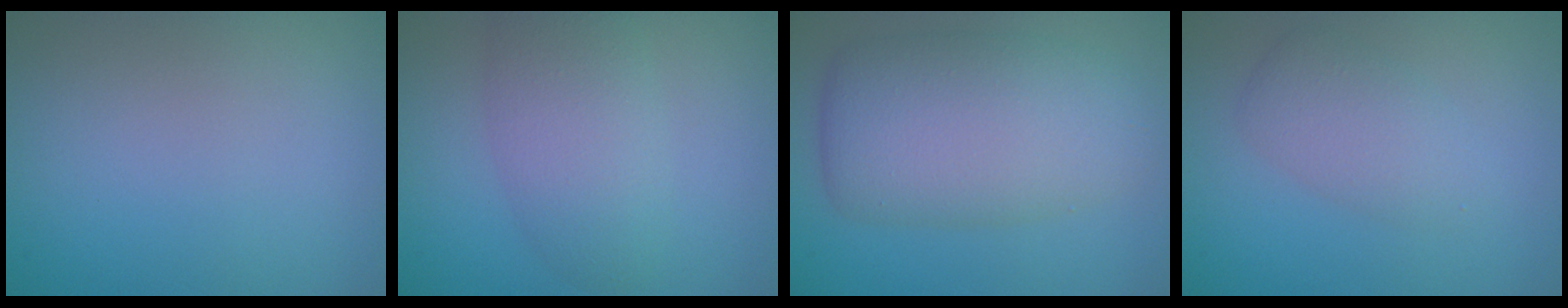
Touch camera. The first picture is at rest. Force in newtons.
{"total": 4.9, "press": 4.9, "slide": 0.2}
{"total": 8.6, "press": 8.6, "slide": 0.4}
{"total": 3.0, "press": 3.0, "slide": 0.0}